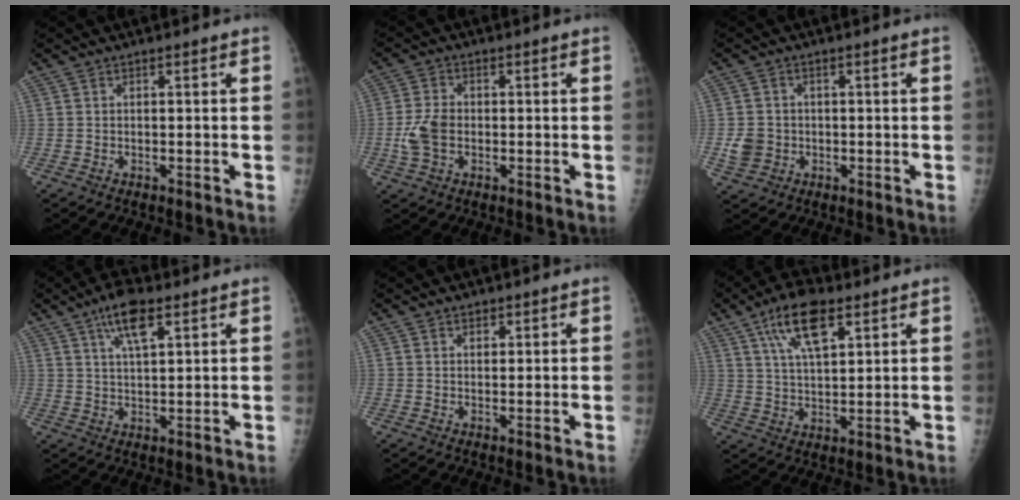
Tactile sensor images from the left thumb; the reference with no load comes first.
{"total": 5.8, "force": [-1.0, 3.9, 4.1], "torque": [-0.086, 0.010, -0.019]}
{"total": 4.2, "force": [-0.9, 3.8, 1.6], "torque": [-0.021, 0.007, -0.013]}
{"total": 7.6, "force": [4.1, 2.5, 5.9], "torque": [-0.101, -0.009, 0.073]}
{"total": 1.5, "force": [1.0, 1.0, 0.5], "torque": [0.003, -0.004, 0.013]}
{"total": 11.4, "force": [5.8, 4.6, 8.6], "torque": [-0.145, -0.014, 0.107]}